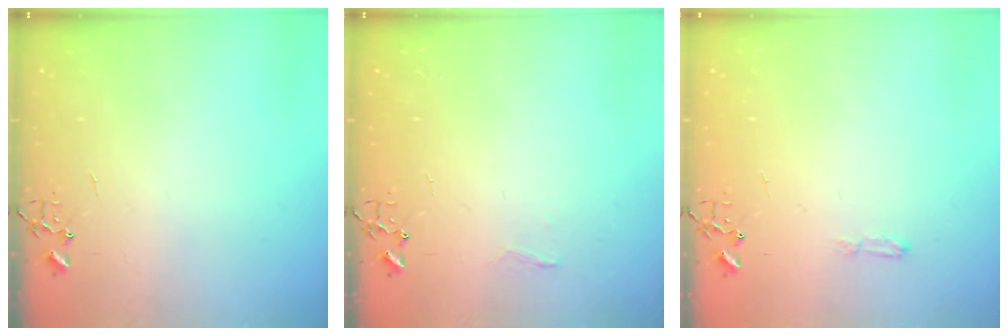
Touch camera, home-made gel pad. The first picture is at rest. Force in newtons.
{"total": 4.8, "press": 4.8, "slide": 0.6}
{"total": 3.8, "press": 3.8, "slide": 0.5}